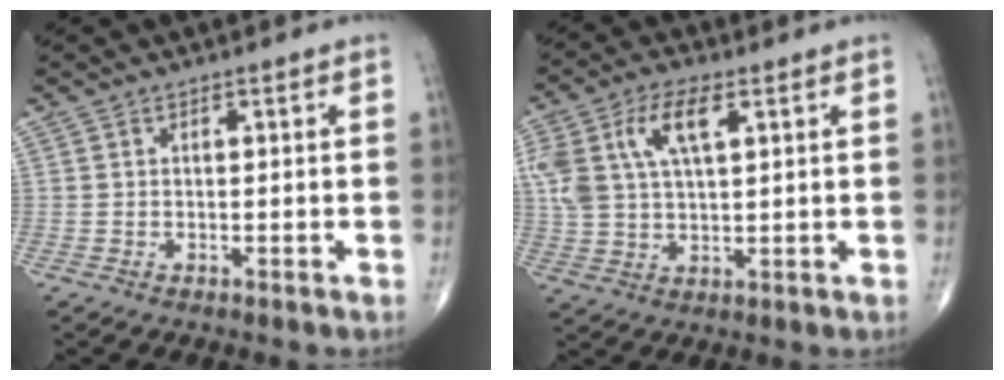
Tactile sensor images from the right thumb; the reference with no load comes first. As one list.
[{"total": 11.9, "force": [4.2, 5.7, 9.6], "torque": [-0.205, 0.008, 0.083]}]